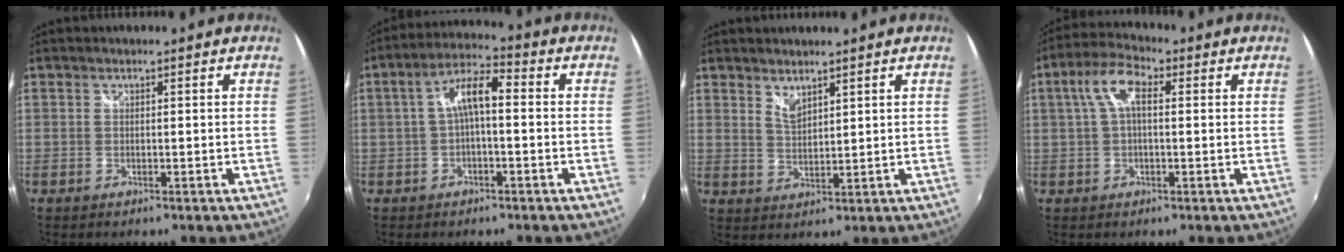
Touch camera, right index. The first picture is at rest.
{"total": 7.2, "force": [0.0, 2.2, 6.8], "torque": [-0.137, 0.022, 0.000]}
{"total": 3.2, "force": [2.6, 0.9, 1.5], "torque": [-0.024, -0.002, 0.047]}
{"total": 6.8, "force": [1.3, 3.0, 6.0], "torque": [-0.122, 0.021, 0.023]}